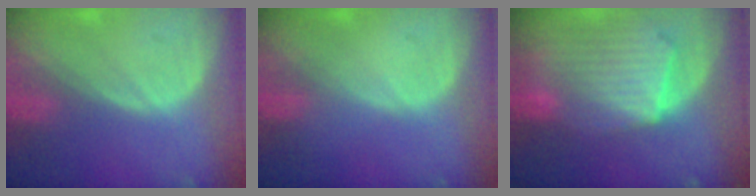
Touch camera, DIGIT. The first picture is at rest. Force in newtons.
{"total": 0.0}
{"total": 10.8, "press": 9.4, "slide": 5.4}